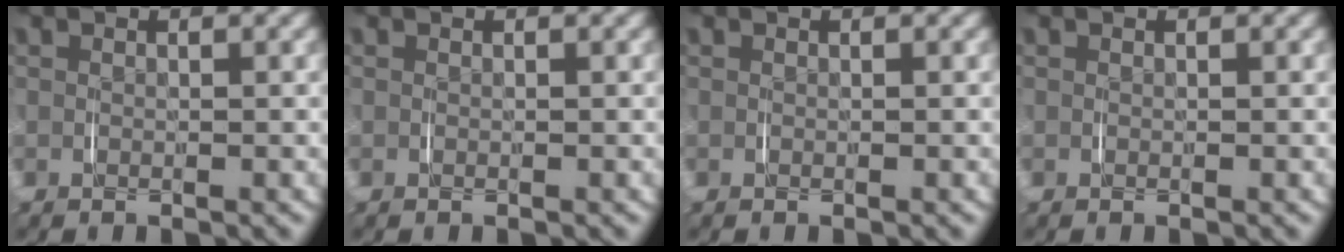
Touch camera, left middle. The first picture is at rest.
{"total": 0.0}
{"total": 0.0}
{"total": 0.0}